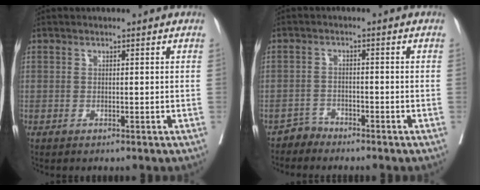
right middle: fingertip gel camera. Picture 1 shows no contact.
{"total": 2.0, "force": [-1.8, 0.5, -0.8], "torque": [0.022, -0.001, -0.033]}